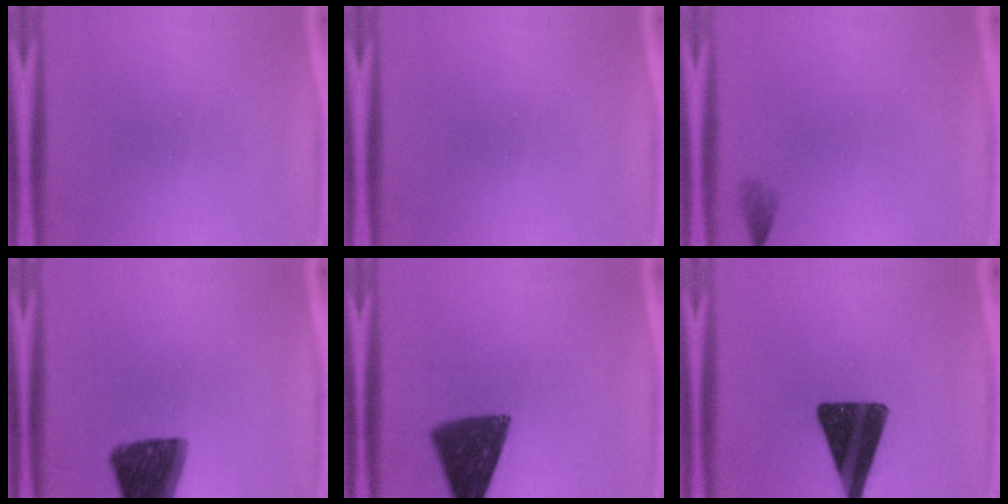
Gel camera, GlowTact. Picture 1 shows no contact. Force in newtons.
{"total": 0.0}
{"total": 1.4}
{"total": 12.8}
{"total": 11.3}
{"total": 14.5}